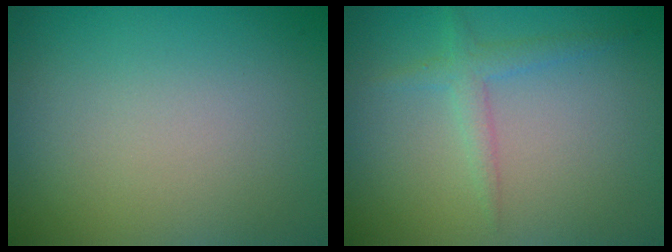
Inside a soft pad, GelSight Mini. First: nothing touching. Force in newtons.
{"total": 1.7, "press": 1.7, "slide": 0.1}